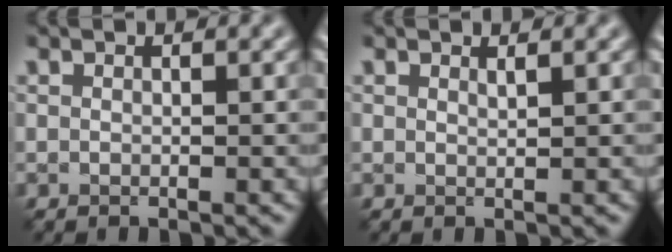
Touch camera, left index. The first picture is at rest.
{"total": 0.5, "force": [0.5, 0.0, 0.2], "torque": [-0.001, -0.003, 0.009]}